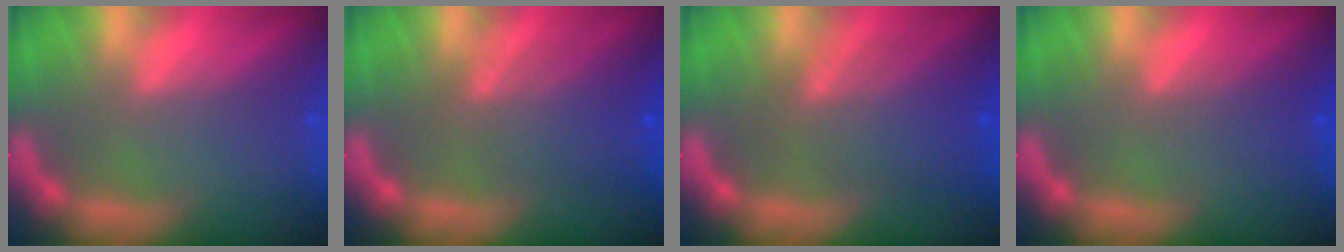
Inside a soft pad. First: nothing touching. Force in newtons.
{"total": 5.1}
{"total": 6.0}
{"total": 2.0}